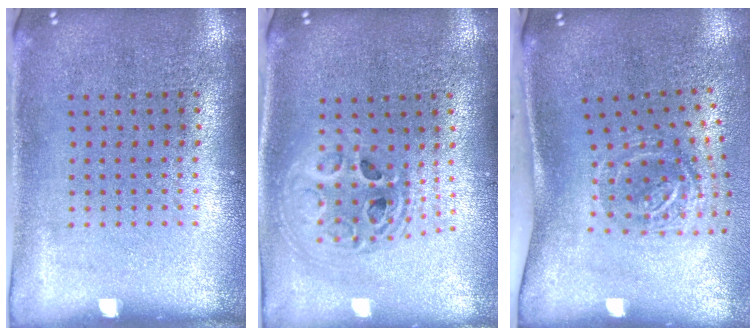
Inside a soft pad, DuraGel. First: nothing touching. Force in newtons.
{"total": 1.9, "press": 1.6, "slide": 1.1}
{"total": 2.0, "press": 1.2, "slide": 1.5}